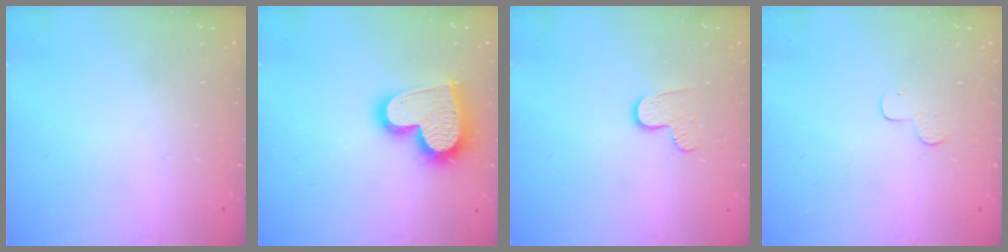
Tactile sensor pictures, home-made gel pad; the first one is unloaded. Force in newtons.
{"total": 18.9, "press": 18.9, "slide": 1.5}
{"total": 6.0, "press": 6.0, "slide": 0.6}
{"total": 3.9, "press": 3.9, "slide": 0.4}